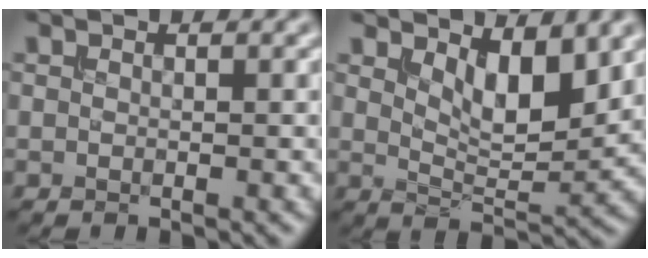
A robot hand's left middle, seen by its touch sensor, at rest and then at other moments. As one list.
[{"total": 4.7, "force": [2.3, 2.0, 3.6], "torque": [-0.066, -0.012, 0.036]}]